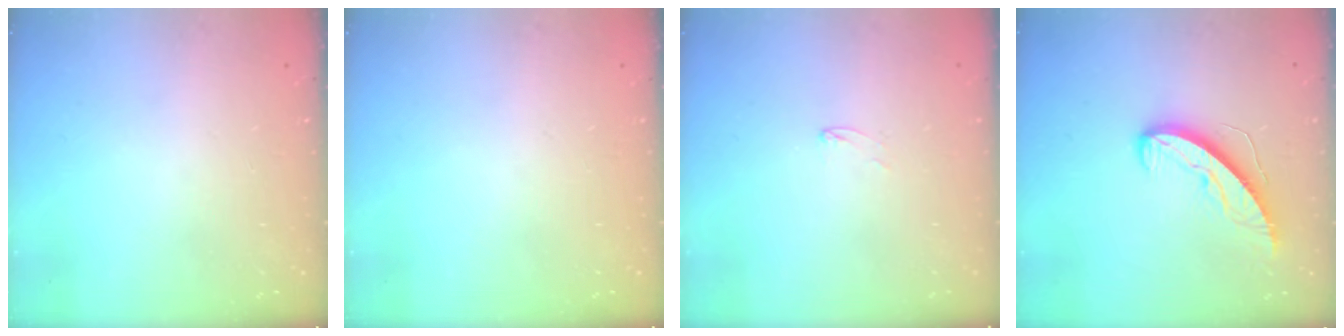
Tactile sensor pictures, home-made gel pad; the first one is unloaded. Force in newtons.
{"total": 0.0}
{"total": 3.1, "press": 3.1, "slide": 0.2}
{"total": 9.0, "press": 9.0, "slide": 0.1}